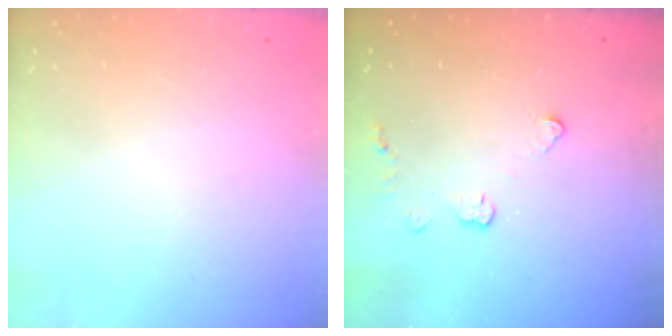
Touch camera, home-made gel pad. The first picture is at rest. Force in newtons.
{"total": 3.8, "press": 3.7, "slide": 0.4}